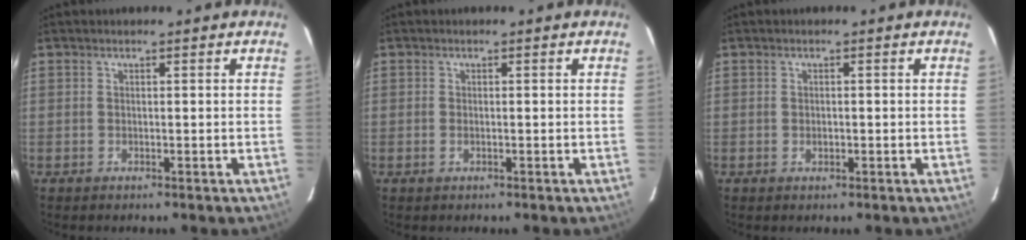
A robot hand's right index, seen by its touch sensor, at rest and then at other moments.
{"total": 0.9, "force": [-0.3, 0.6, 0.7], "torque": [-0.015, 0.000, -0.005]}
{"total": 0.9, "force": [-0.2, 0.8, 0.5], "torque": [-0.006, 0.002, -0.002]}